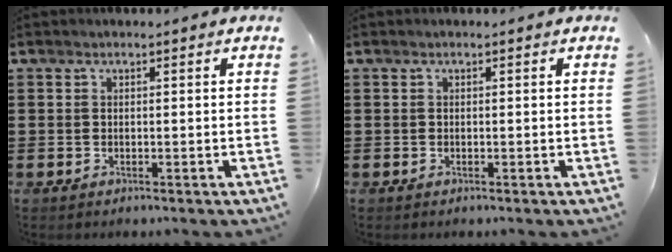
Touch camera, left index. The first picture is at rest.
{"total": 0.0}